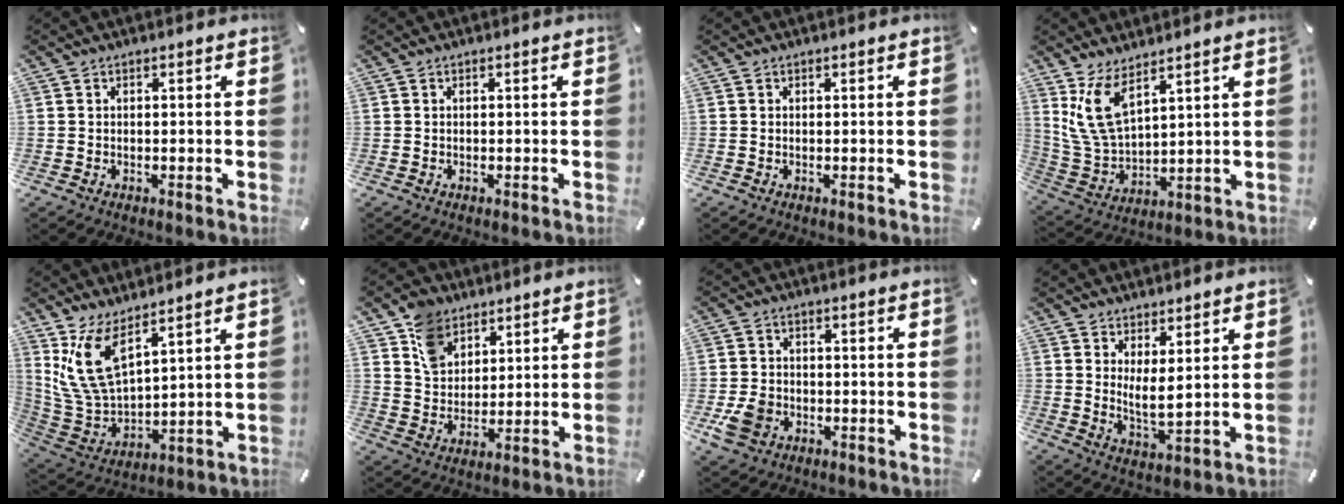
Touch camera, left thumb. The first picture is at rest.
{"total": 0.0}
{"total": 0.0}
{"total": 11.3, "force": [7.2, 5.2, 7.0], "torque": [-0.183, -0.030, 0.134]}
{"total": 13.6, "force": [8.1, 7.0, 8.4], "torque": [-0.203, -0.037, 0.155]}
{"total": 9.1, "force": [5.8, 6.4, 2.7], "torque": [-0.056, -0.018, 0.110]}
{"total": 7.0, "force": [-2.4, 5.7, 3.3], "torque": [-0.070, 0.008, -0.043]}
{"total": 4.8, "force": [3.3, 1.6, 3.1], "torque": [-0.054, -0.023, 0.060]}